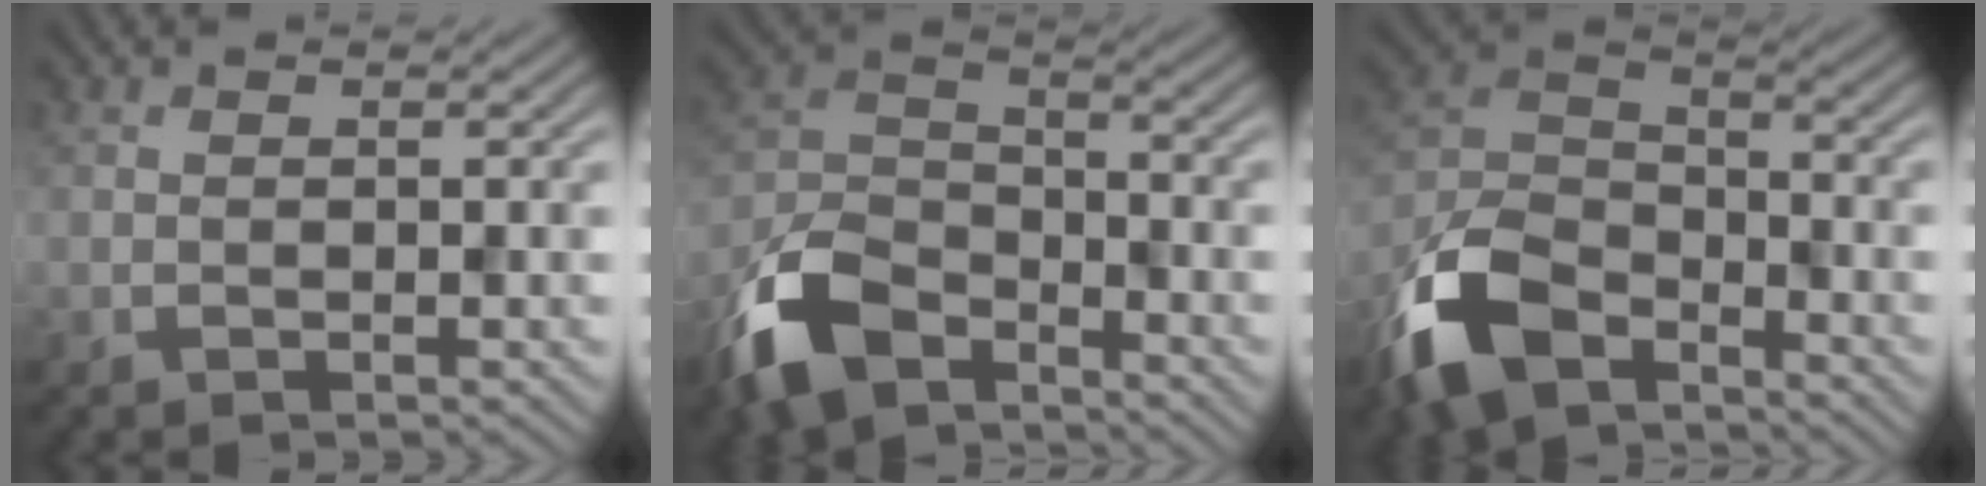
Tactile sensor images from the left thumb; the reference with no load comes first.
{"total": 10.5, "force": [-7.3, 4.9, 5.7], "torque": [-0.132, -0.011, -0.166]}
{"total": 11.6, "force": [-7.8, 5.5, 6.6], "torque": [-0.150, -0.009, -0.174]}